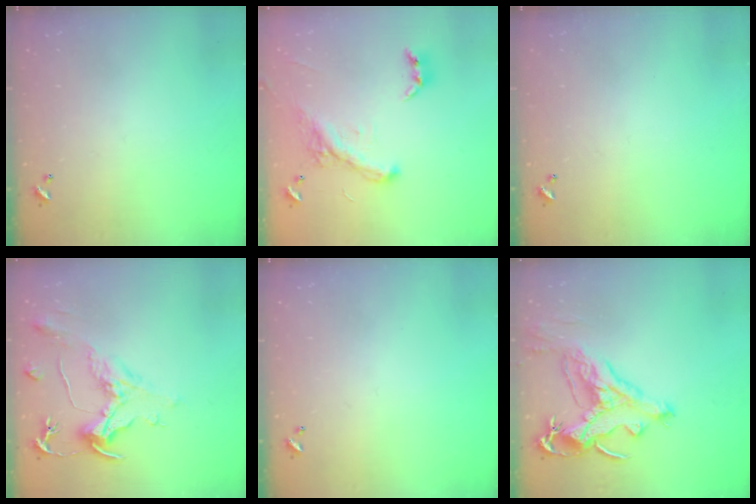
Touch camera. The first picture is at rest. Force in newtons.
{"total": 2.2, "press": 2.2, "slide": 0.1}
{"total": 0.0}
{"total": 2.3, "press": 1.8, "slide": 1.3}
{"total": 0.0}
{"total": 5.6, "press": 5.5, "slide": 1.4}